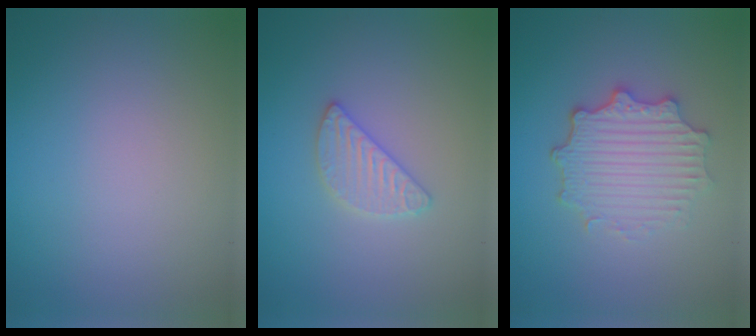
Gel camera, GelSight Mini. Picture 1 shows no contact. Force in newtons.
{"total": 2.4, "press": 2.3, "slide": 0.3}
{"total": 4.4, "press": 3.6, "slide": 2.5}